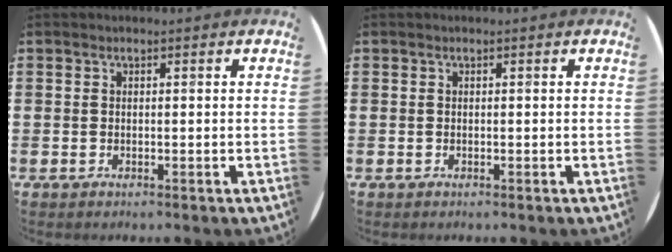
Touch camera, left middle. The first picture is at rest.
{"total": 0.0}